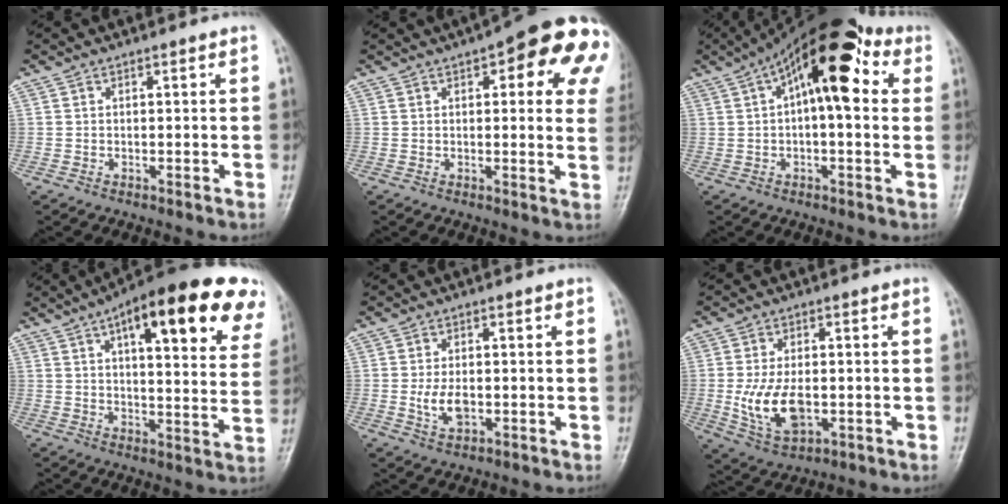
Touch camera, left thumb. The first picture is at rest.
{"total": 19.8, "force": [7.8, 6.9, 16.9], "torque": [-0.183, 0.001, 0.083]}
{"total": 16.9, "force": [4.8, 7.2, 14.5], "torque": [-0.206, 0.038, 0.061]}
{"total": 24.5, "force": [12.5, 7.9, 19.5], "torque": [-0.239, -0.010, 0.163]}
{"total": 4.6, "force": [-0.8, 2.6, 3.7], "torque": [-0.069, 0.000, -0.011]}
{"total": 9.8, "force": [-1.6, 5.5, 7.9], "torque": [-0.145, -0.003, -0.018]}